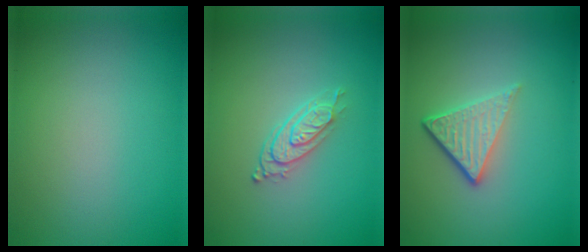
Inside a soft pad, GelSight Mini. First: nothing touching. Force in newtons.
{"total": 2.7, "press": 2.1, "slide": 1.7}
{"total": 4.1, "press": 2.8, "slide": 3.1}